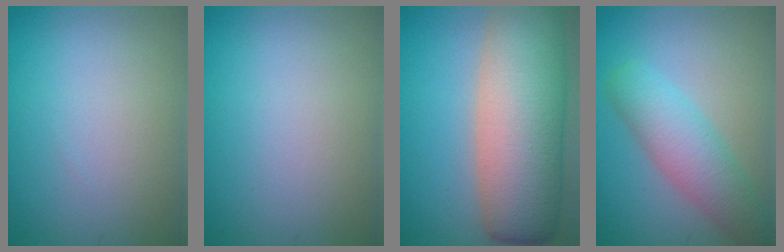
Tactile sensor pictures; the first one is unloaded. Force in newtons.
{"total": 0.0}
{"total": 12.8, "press": 12.8, "slide": 0.9}
{"total": 4.8, "press": 4.8, "slide": 0.2}